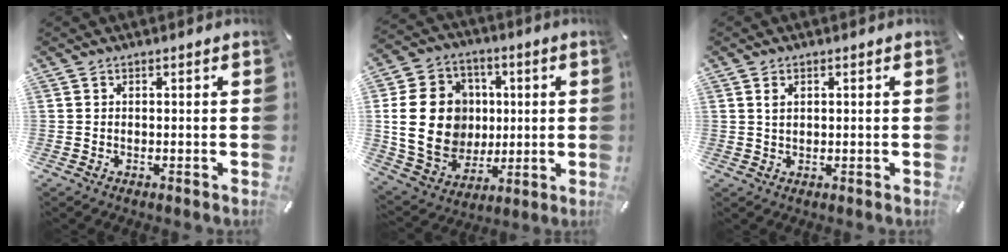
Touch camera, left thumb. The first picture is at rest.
{"total": 19.6, "force": [1.4, 16.6, 10.4], "torque": [-0.201, -0.002, 0.032]}
{"total": 2.0, "force": [0.8, 1.3, 1.3], "torque": [-0.029, 0.002, 0.014]}